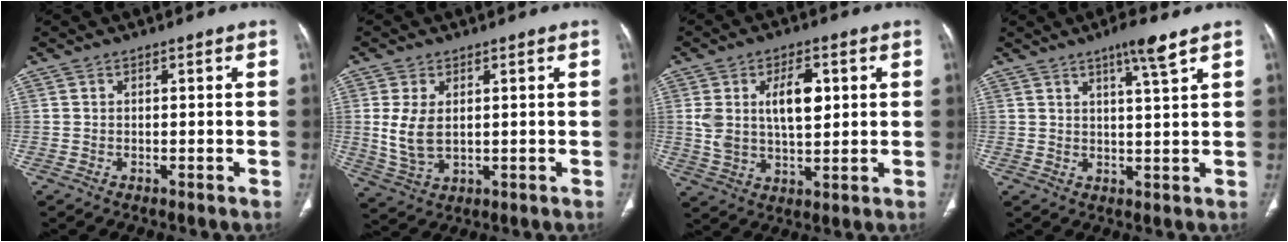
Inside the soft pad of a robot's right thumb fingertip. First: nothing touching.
{"total": 7.2, "force": [0.9, 4.4, 5.7], "torque": [-0.117, -0.009, 0.028]}
{"total": 10.4, "force": [2.6, 5.3, 8.6], "torque": [-0.144, -0.004, 0.052]}
{"total": 5.4, "force": [3.4, 0.0, 4.1], "torque": [-0.065, -0.020, 0.057]}